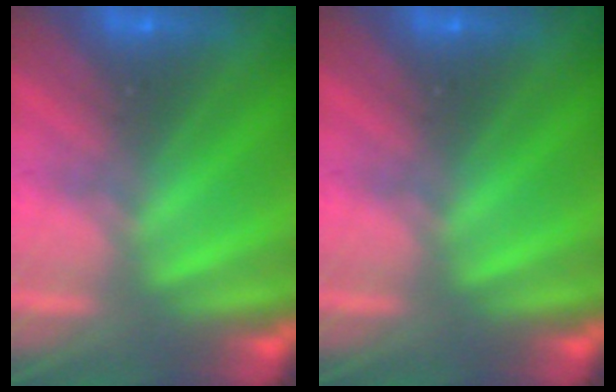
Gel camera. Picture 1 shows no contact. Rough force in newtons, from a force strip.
{"total": 0.0}